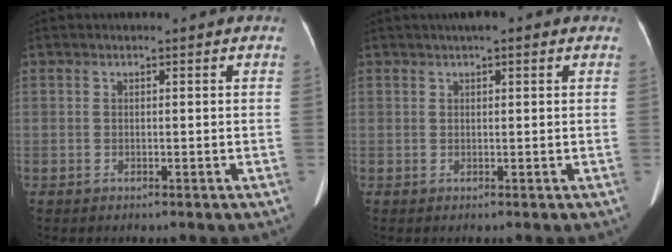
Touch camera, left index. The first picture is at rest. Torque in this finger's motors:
{"motor_torque": [0.76, -0.70, 0.07, 0.02]}